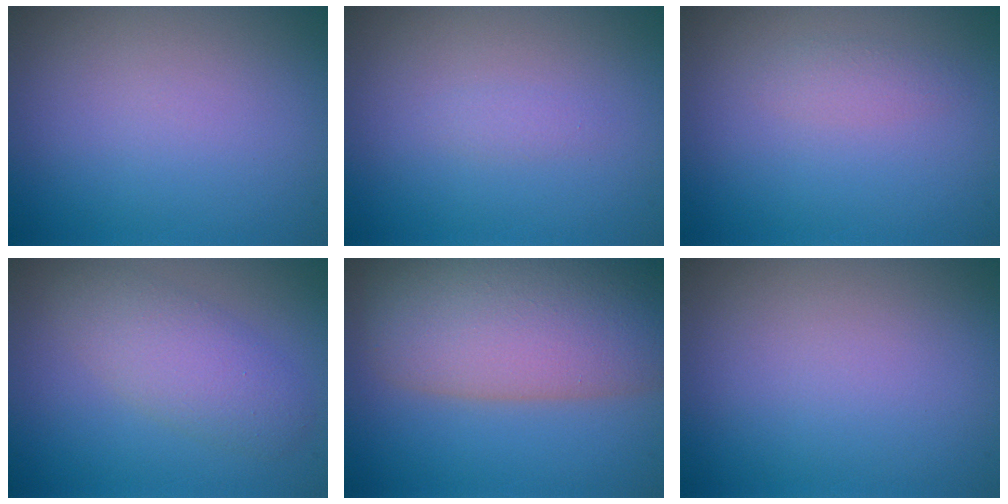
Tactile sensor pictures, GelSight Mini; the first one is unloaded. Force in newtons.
{"total": 0.6, "press": 0.6, "slide": 0.0}
{"total": 1.0, "press": 1.0, "slide": 0.1}
{"total": 3.5, "press": 3.5, "slide": 0.1}
{"total": 12.2, "press": 12.1, "slide": 0.7}
{"total": 0.0}